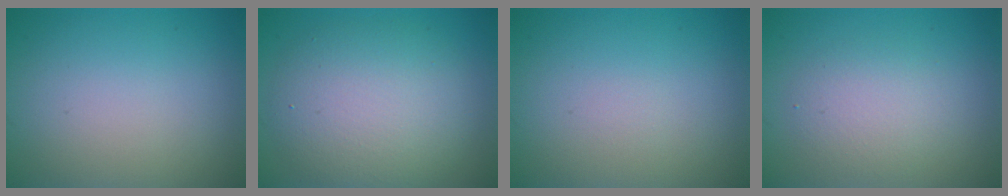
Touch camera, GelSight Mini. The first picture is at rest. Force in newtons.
{"total": 6.9, "press": 6.9, "slide": 0.1}
{"total": 0.0}
{"total": 2.9, "press": 2.9, "slide": 0.3}